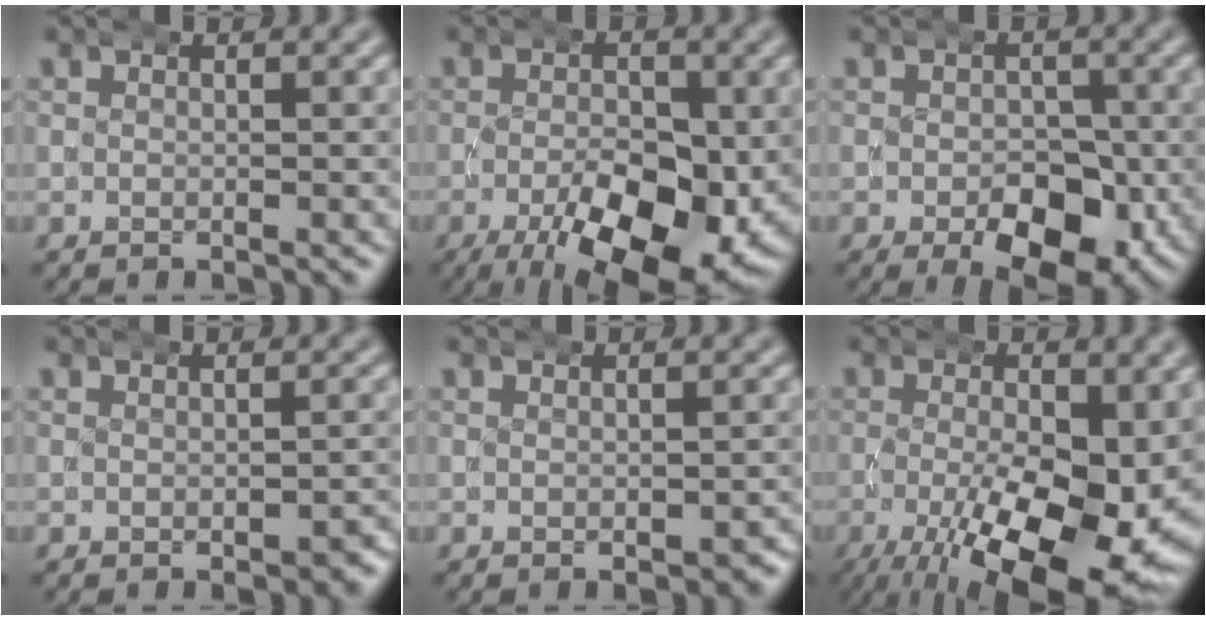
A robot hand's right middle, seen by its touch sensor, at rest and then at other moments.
{"total": 13.1, "force": [-4.8, 6.1, 10.5], "torque": [-0.161, -0.040, -0.057]}
{"total": 8.2, "force": [-2.9, 4.9, 5.9], "torque": [-0.090, -0.036, -0.031]}
{"total": 2.0, "force": [-0.9, 1.1, 1.4], "torque": [-0.013, -0.004, -0.013]}
{"total": 1.5, "force": [-0.7, 0.9, 1.0], "torque": [-0.008, -0.006, -0.008]}
{"total": 13.4, "force": [-4.3, 5.5, 11.5], "torque": [-0.168, -0.046, -0.043]}